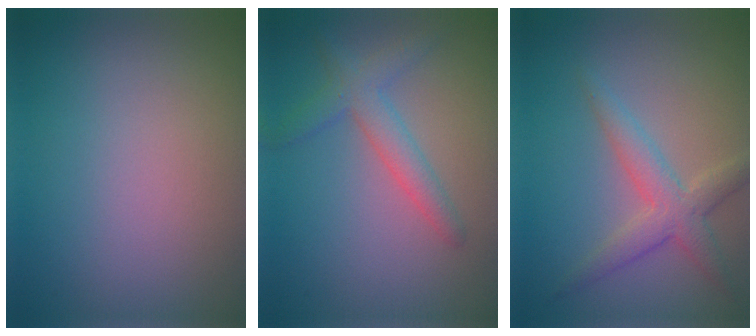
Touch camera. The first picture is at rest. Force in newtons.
{"total": 2.9, "press": 2.9, "slide": 0.1}
{"total": 3.4, "press": 3.4, "slide": 0.0}